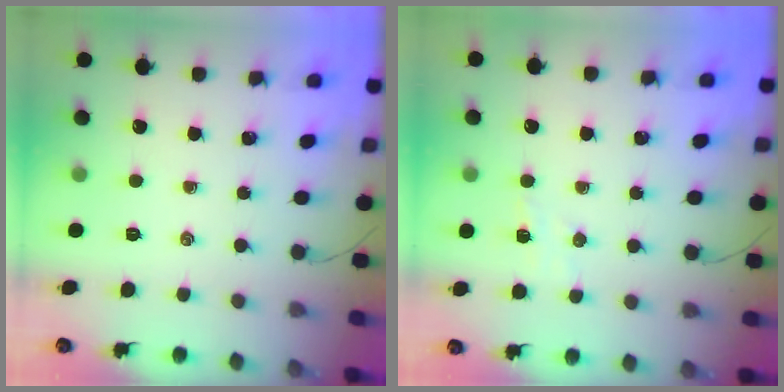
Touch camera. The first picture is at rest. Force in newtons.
{"total": 3.7, "press": 3.5, "slide": 1.1}